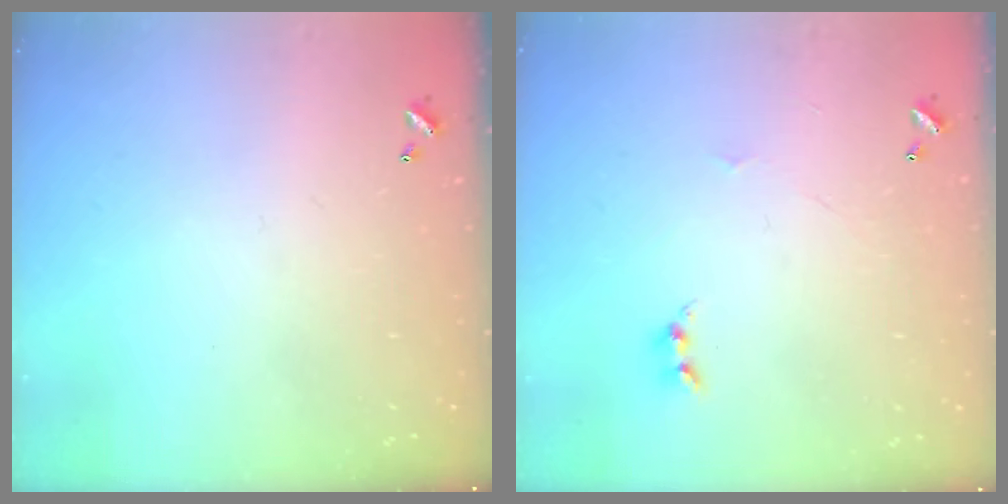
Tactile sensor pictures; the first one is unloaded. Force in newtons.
{"total": 2.1, "press": 2.0, "slide": 0.5}